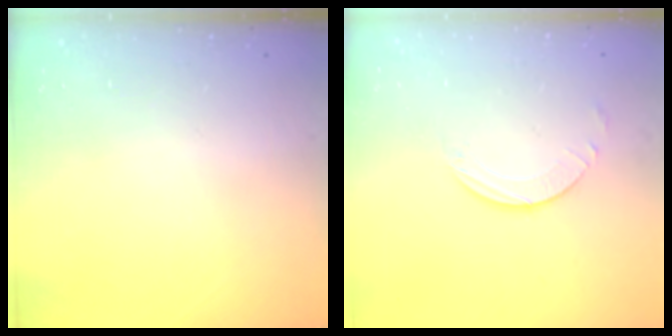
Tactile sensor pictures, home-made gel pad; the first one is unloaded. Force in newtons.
{"total": 1.9, "press": 1.9, "slide": 0.1}